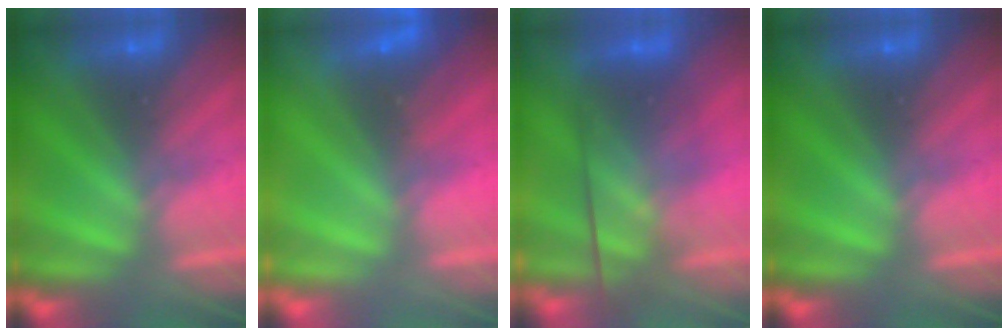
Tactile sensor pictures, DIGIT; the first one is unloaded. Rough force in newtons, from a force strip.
{"total": 2.4}
{"total": 3.8}
{"total": 0.0}